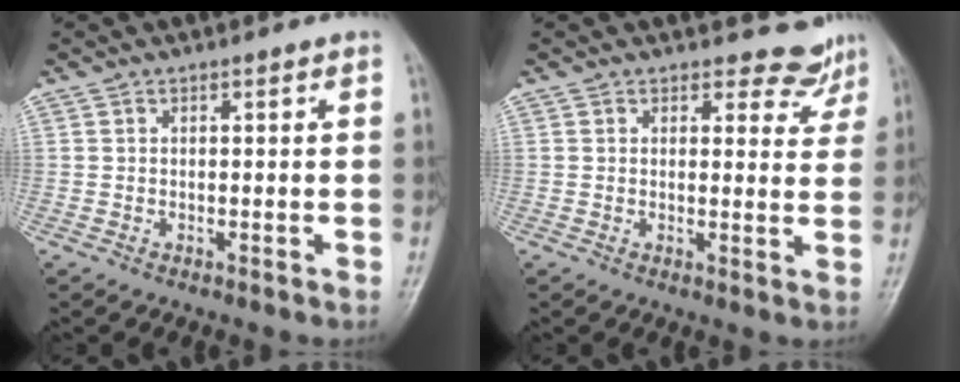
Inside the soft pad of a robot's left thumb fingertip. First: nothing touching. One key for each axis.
{"total": 4.9, "fx": 4.4, "fy": 2.0, "fz": -0.5, "tx": 0.034, "ty": -0.039, "tz": 0.038}